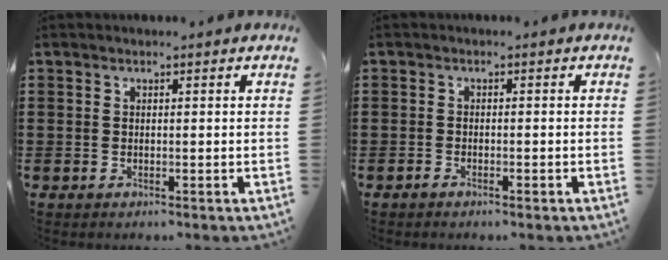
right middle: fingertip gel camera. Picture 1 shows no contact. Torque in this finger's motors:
{"motor_torque": [0.36, 0.42, -0.07, -0.01]}